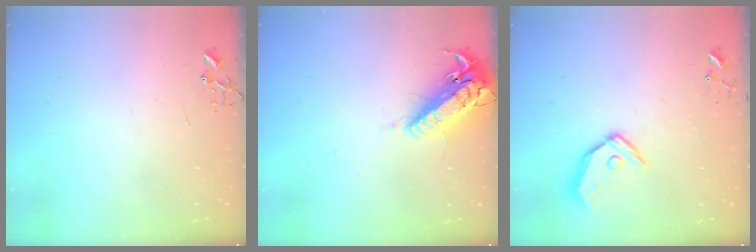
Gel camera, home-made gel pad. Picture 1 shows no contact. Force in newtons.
{"total": 17.6, "press": 17.3, "slide": 3.4}
{"total": 12.4, "press": 12.2, "slide": 1.9}